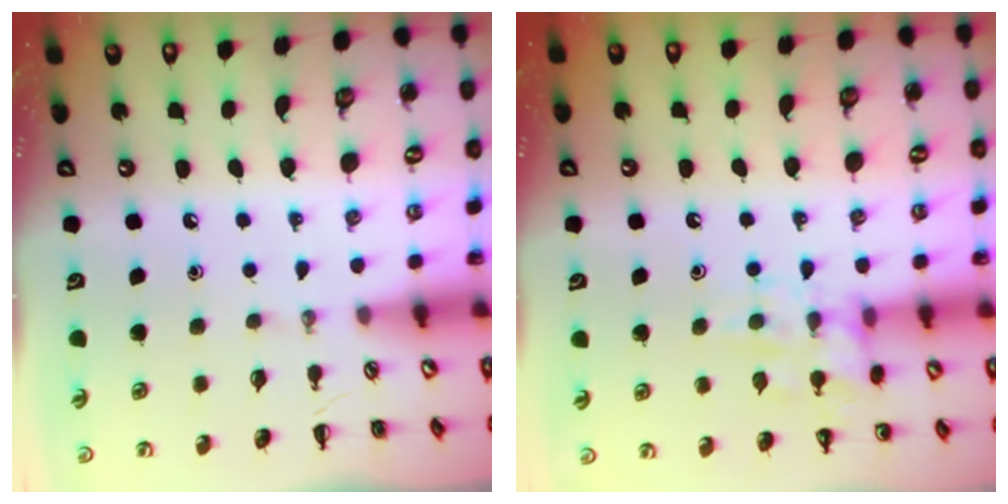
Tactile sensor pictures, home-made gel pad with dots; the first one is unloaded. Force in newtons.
{"total": 12.6, "press": 12.5, "slide": 1.8}